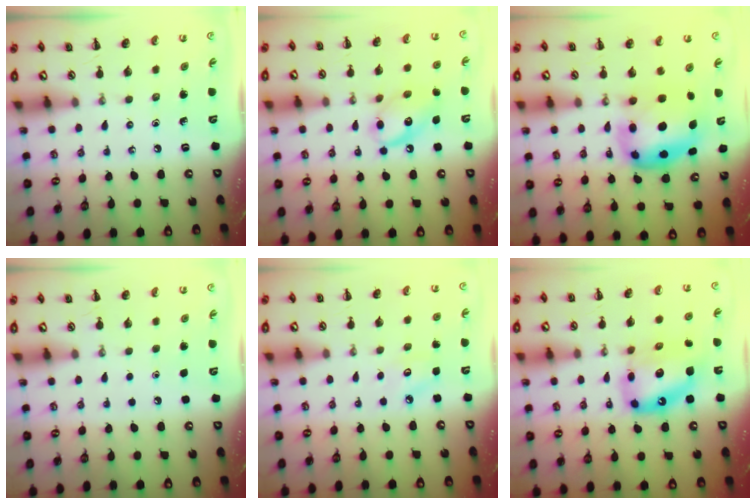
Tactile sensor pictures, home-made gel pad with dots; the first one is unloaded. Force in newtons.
{"total": 11.2, "press": 11.2, "slide": 0.4}
{"total": 7.3, "press": 7.1, "slide": 1.9}
{"total": 1.8, "press": 1.8, "slide": 0.1}
{"total": 3.5, "press": 3.4, "slide": 0.7}
{"total": 14.1, "press": 13.6, "slide": 3.6}